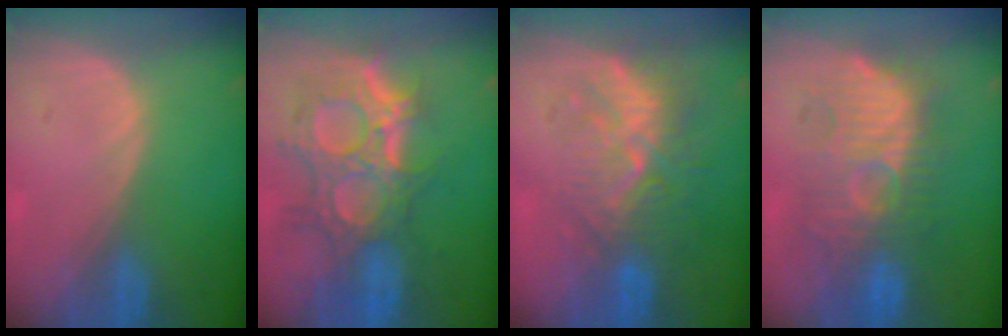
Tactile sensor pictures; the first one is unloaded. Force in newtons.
{"total": 12.0, "press": 10.8, "slide": 5.4}
{"total": 9.3, "press": 8.6, "slide": 3.5}
{"total": 10.3, "press": 10.3, "slide": 0.6}